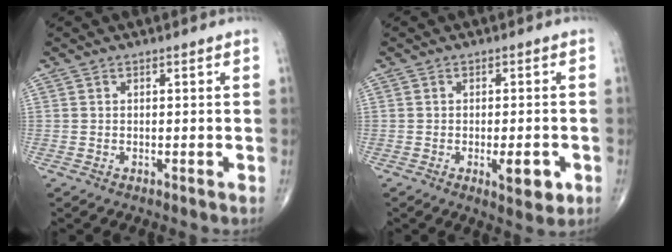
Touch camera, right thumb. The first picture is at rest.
{"total": 5.7, "force": [-2.0, 2.0, 5.0], "torque": [-0.057, -0.005, -0.023]}